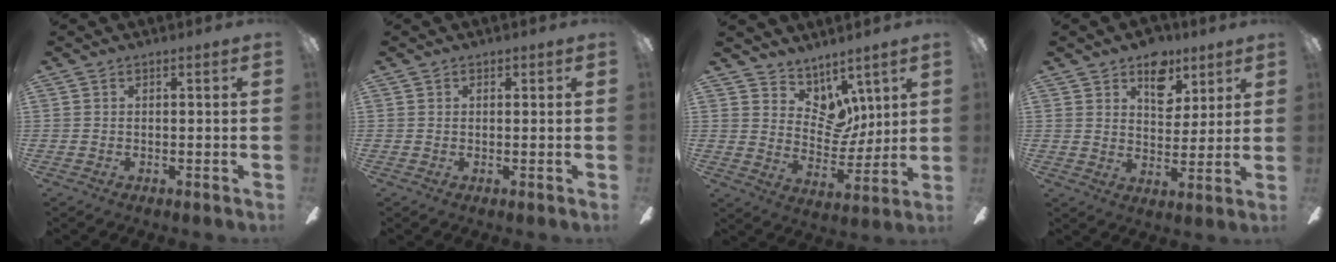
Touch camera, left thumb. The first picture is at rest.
{"total": 0.8, "force": [0.5, 0.6, 0.1], "torque": [-0.002, 0.003, 0.009]}
{"total": 9.2, "force": [5.8, 6.5, 3.0], "torque": [-0.040, -0.053, 0.115]}
{"total": 9.9, "force": [6.0, 6.5, 4.6], "torque": [-0.046, -0.029, 0.104]}